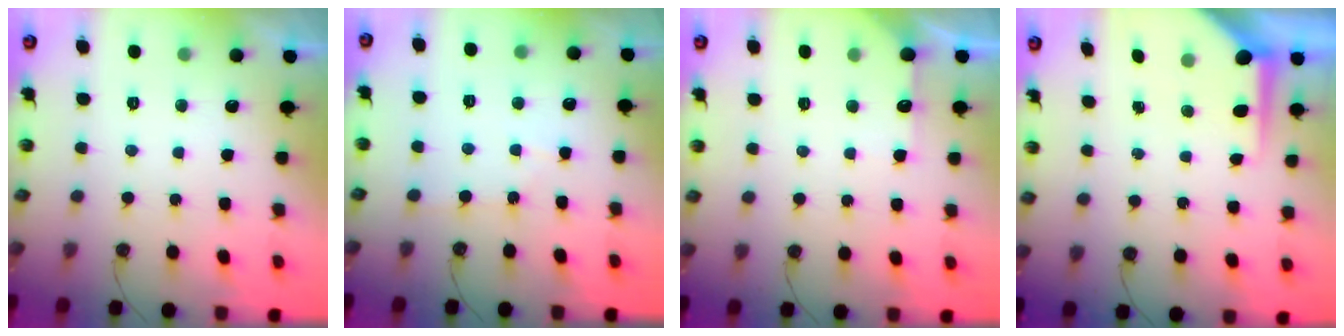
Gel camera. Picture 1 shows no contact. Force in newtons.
{"total": 2.8, "press": 2.7, "slide": 0.4}
{"total": 5.4, "press": 5.3, "slide": 0.6}
{"total": 7.5, "press": 7.5, "slide": 0.7}